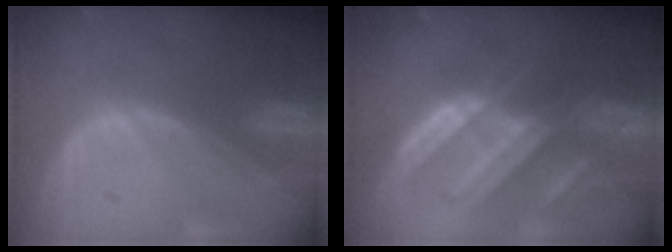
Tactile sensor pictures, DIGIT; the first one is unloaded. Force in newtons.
{"total": 9.1, "press": 8.3, "slide": 3.8}